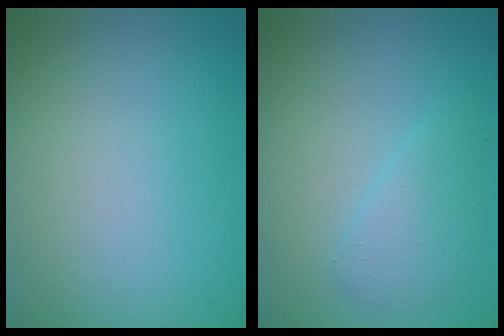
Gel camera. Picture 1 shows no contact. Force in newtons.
{"total": 2.2, "press": 2.2, "slide": 0.1}